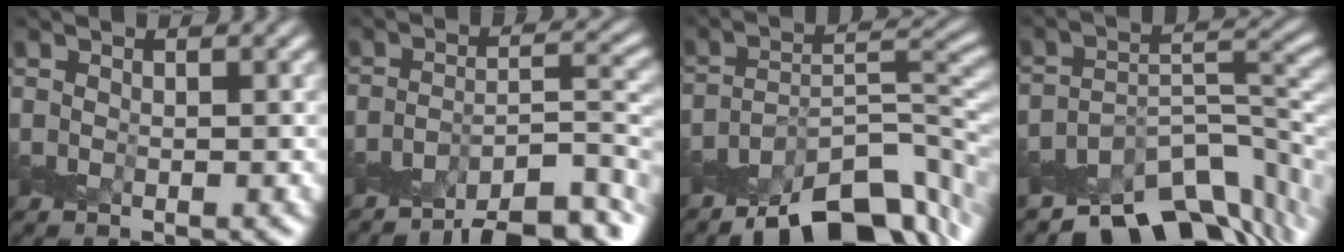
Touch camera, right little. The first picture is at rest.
{"total": 8.0, "force": [-6.7, 1.7, 4.1], "torque": [-0.054, 0.002, -0.107]}
{"total": 10.2, "force": [-7.4, 3.5, 6.0], "torque": [-0.076, 0.002, -0.133]}
{"total": 10.6, "force": [-8.1, 4.4, 5.1], "torque": [-0.061, -0.007, -0.132]}